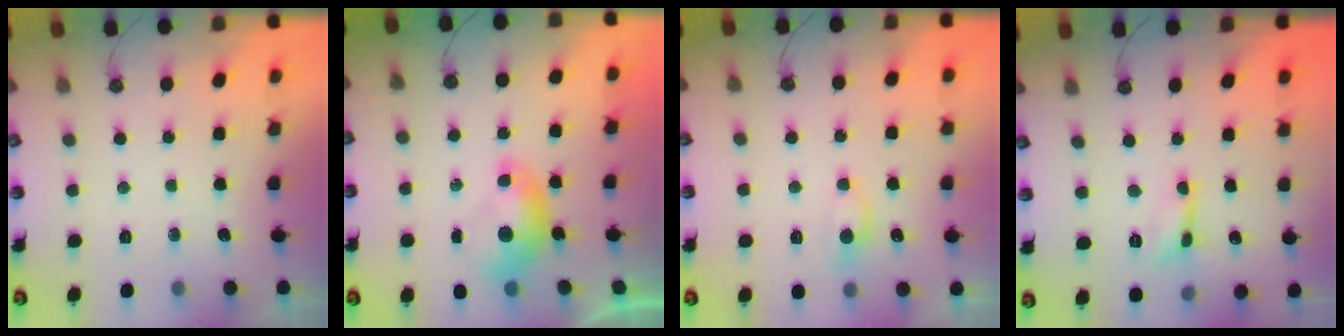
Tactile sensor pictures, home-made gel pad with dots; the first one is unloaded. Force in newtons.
{"total": 0.0}
{"total": 1.7, "press": 1.6, "slide": 0.6}
{"total": 0.5, "press": 0.5, "slide": 0.1}